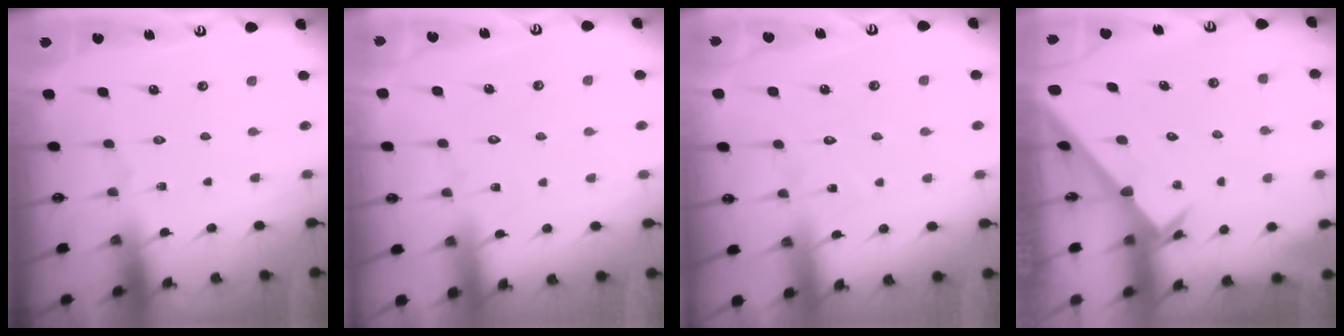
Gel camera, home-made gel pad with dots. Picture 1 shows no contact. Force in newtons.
{"total": 4.8, "press": 4.8, "slide": 0.3}
{"total": 6.0, "press": 6.0, "slide": 0.7}
{"total": 2.5, "press": 2.5, "slide": 0.2}